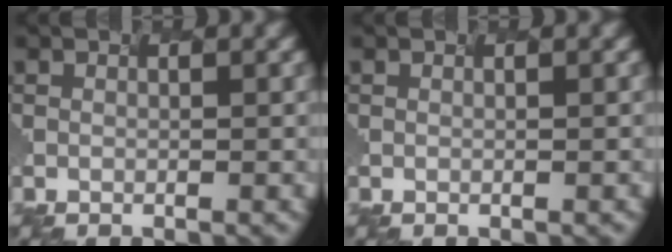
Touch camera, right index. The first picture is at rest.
{"total": 0.0}